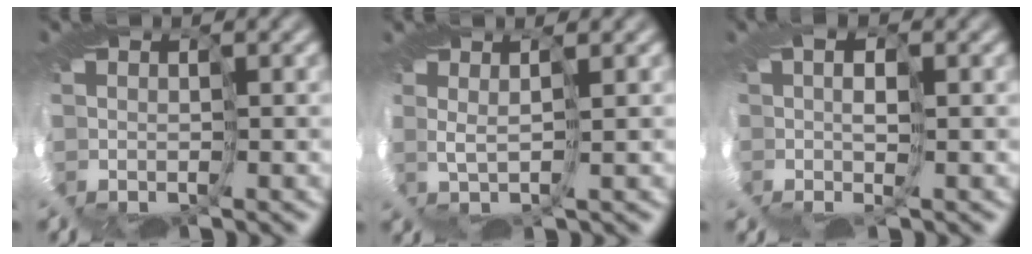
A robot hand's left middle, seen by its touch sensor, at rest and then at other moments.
{"total": 2.3, "force": [0.9, -2.1, -0.5], "torque": [0.004, 0.014, -0.009]}
{"total": 2.0, "force": [0.1, -2.0, 0.1], "torque": [0.008, 0.005, -0.017]}